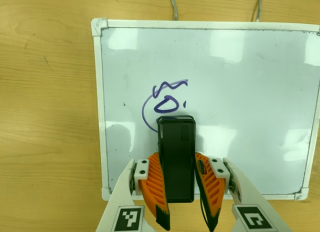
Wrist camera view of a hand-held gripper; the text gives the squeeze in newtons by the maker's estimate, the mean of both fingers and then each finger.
{"total": 10.1, "left": 8.1, "right": 12.1}